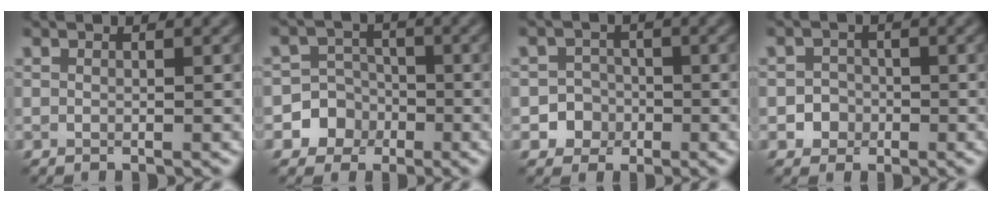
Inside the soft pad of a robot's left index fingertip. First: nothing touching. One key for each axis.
{"total": 4.8, "fx": -2.0, "fy": 4.3, "fz": 0.3, "tx": 0.026, "ty": 0.003, "tz": -0.056}
{"total": 3.0, "fx": -1.2, "fy": 2.7, "fz": 0.2, "tx": 0.029, "ty": 0.004, "tz": -0.028}
{"total": 2.0, "fx": -0.6, "fy": 1.8, "fz": 0.4, "tx": 0.015, "ty": 0.003, "tz": -0.017}